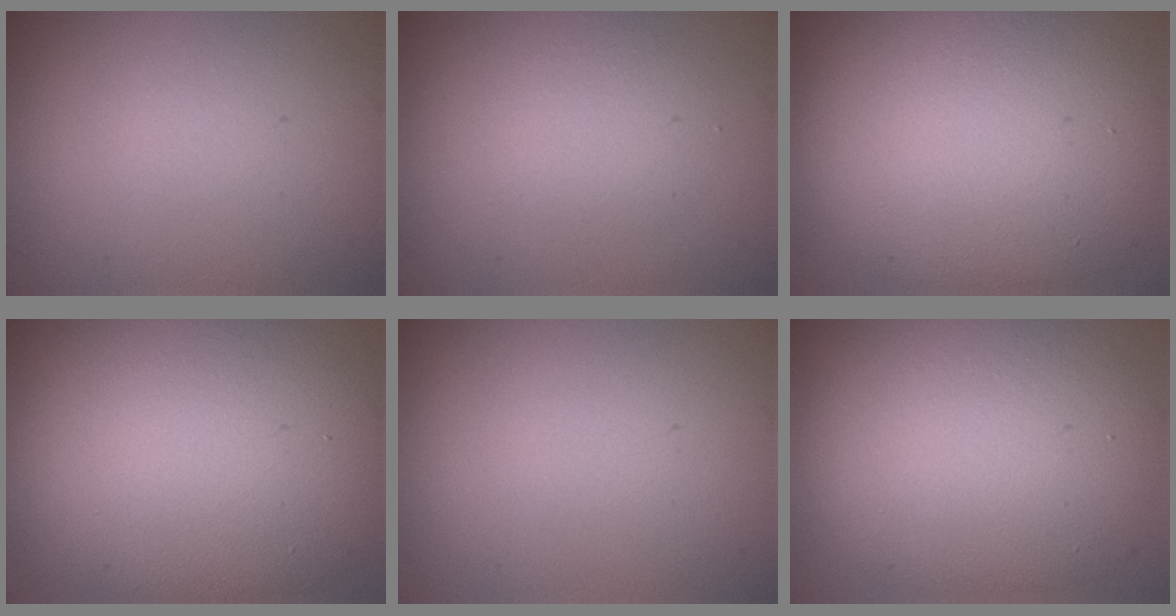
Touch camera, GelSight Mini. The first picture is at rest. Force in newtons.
{"total": 2.6, "press": 2.6, "slide": 0.1}
{"total": 12.3, "press": 12.3, "slide": 1.0}
{"total": 14.6, "press": 14.6, "slide": 0.8}
{"total": 0.0}
{"total": 10.5, "press": 10.5, "slide": 0.6}